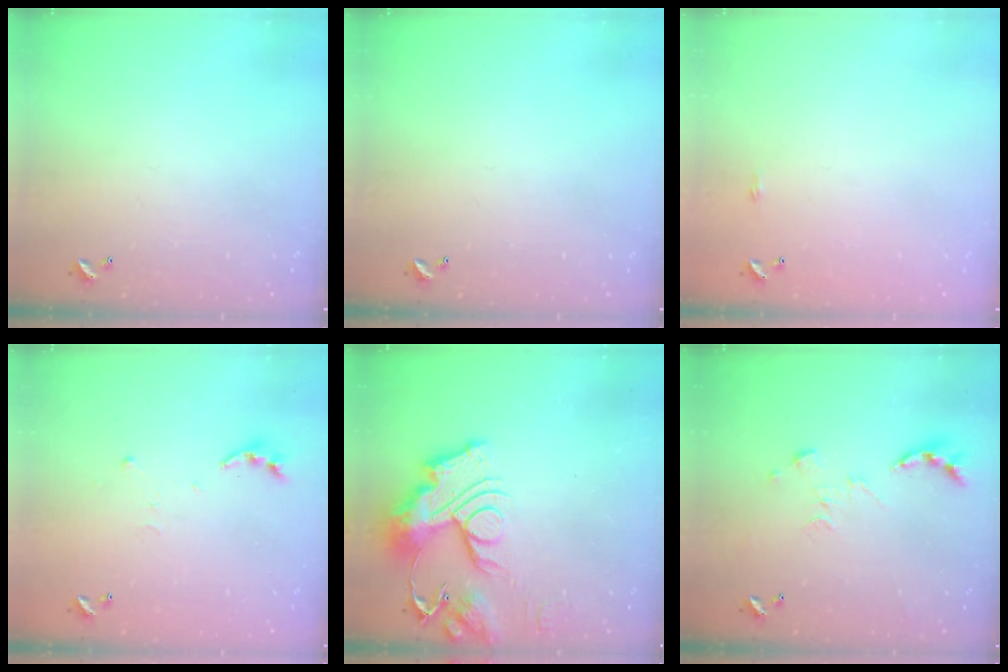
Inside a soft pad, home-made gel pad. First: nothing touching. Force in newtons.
{"total": 0.0}
{"total": 2.2, "press": 2.1, "slide": 0.4}
{"total": 3.8, "press": 3.8, "slide": 0.4}
{"total": 17.9, "press": 17.8, "slide": 1.9}
{"total": 0.0}